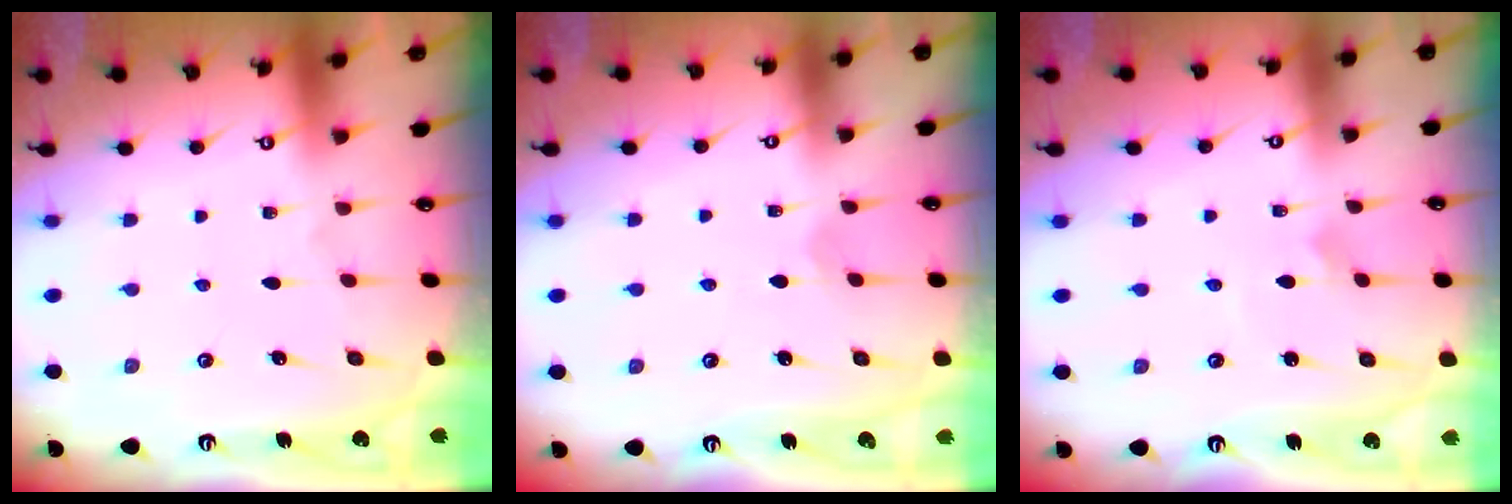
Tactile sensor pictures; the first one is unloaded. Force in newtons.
{"total": 1.5, "press": 1.4, "slide": 0.1}
{"total": 2.1, "press": 2.1, "slide": 0.1}